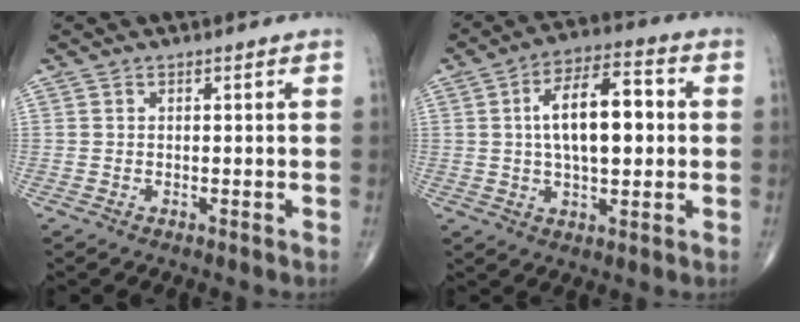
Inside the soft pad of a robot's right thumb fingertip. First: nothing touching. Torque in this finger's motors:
{"motor_torque": [1.38, 3.63, 1.25, 0.43, 0.12]}